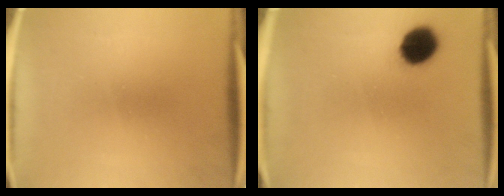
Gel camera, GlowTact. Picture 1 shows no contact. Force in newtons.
{"total": 8.7}